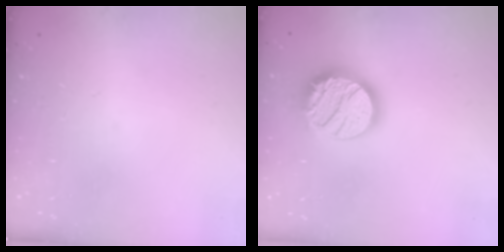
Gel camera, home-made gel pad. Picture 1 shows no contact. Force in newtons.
{"total": 17.4, "press": 17.4, "slide": 1.2}